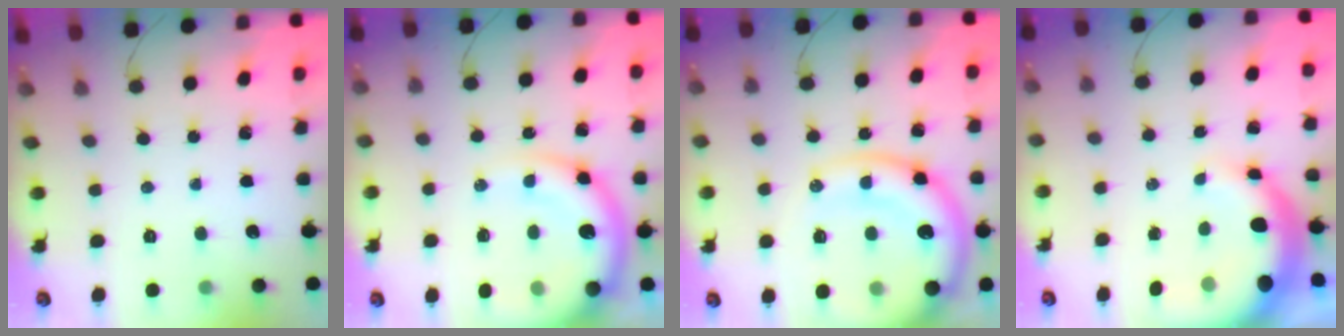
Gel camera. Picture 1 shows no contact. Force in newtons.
{"total": 16.0, "press": 15.5, "slide": 3.8}
{"total": 20.8, "press": 20.3, "slide": 4.3}
{"total": 9.7, "press": 9.5, "slide": 1.8}